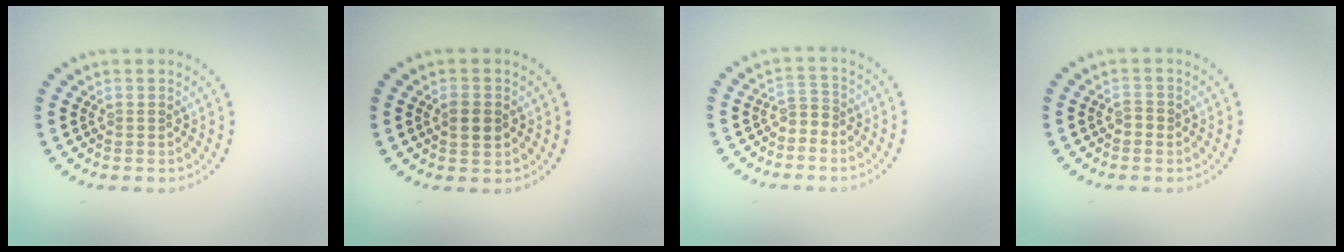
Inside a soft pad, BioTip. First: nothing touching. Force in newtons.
{"total": 2.3, "press": 2.3, "slide": 0.0}
{"total": 1.5, "press": 1.0, "slide": 1.1}
{"total": 0.9, "press": 0.8, "slide": 0.2}